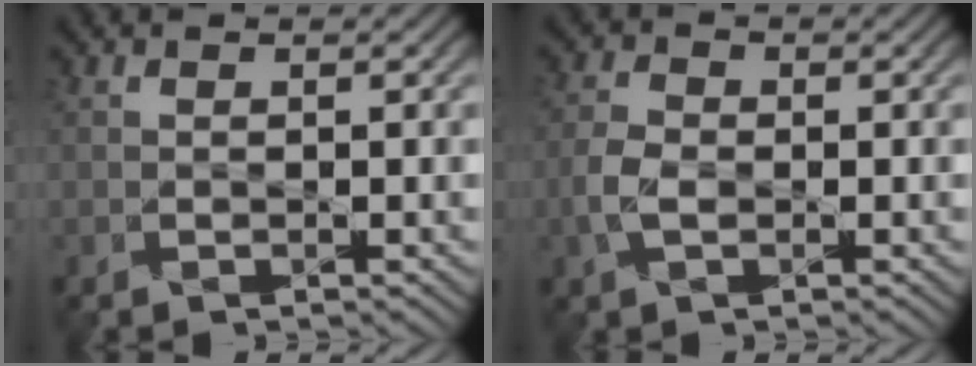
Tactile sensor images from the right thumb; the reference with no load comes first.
{"total": 2.9, "force": [-1.0, 1.6, 2.2], "torque": [-0.061, -0.001, -0.023]}